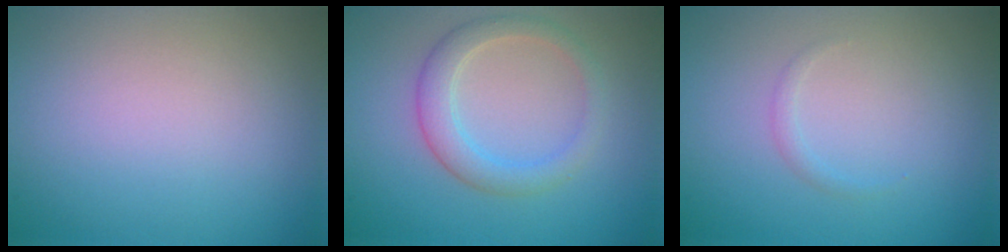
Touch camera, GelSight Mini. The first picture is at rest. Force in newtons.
{"total": 2.8, "press": 2.8, "slide": 0.2}
{"total": 0.6, "press": 0.6, "slide": 0.1}